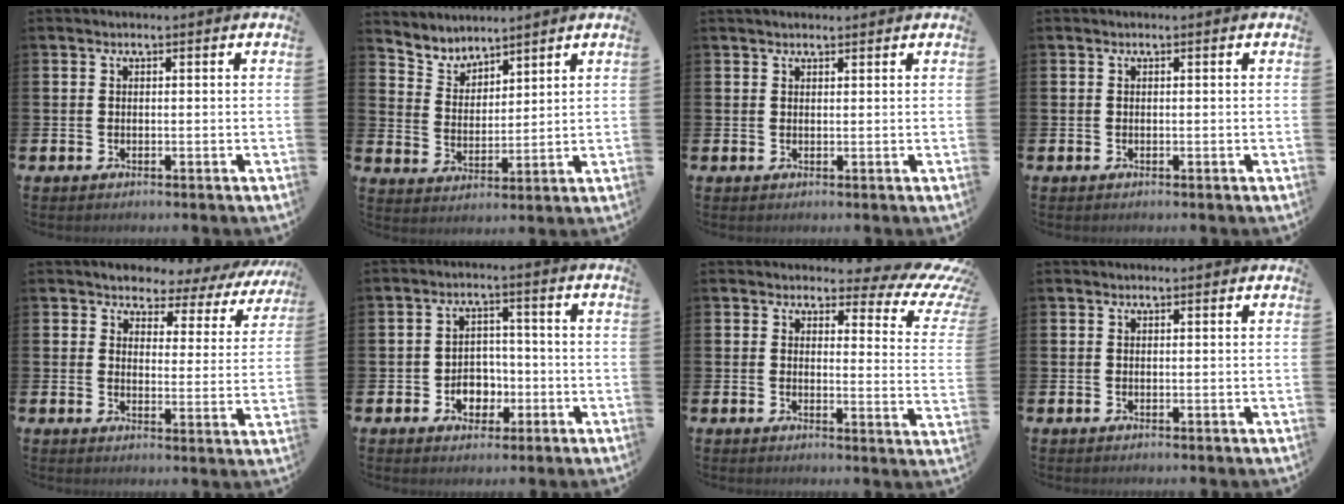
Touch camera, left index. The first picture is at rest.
{"total": 4.4, "force": [4.3, 1.1, -0.2], "torque": [-0.023, -0.024, 0.079]}
{"total": 1.3, "force": [1.2, 0.4, 0.2], "torque": [0.004, 0.001, 0.021]}
{"total": 0.0}
{"total": 3.3, "force": [2.9, 1.6, 0.3], "torque": [-0.023, -0.029, 0.041]}
{"total": 4.6, "force": [-1.4, 3.6, 2.3], "torque": [-0.033, 0.001, -0.034]}
{"total": 4.0, "force": [3.1, 1.8, 1.9], "torque": [-0.019, -0.037, 0.039]}
{"total": 0.0}